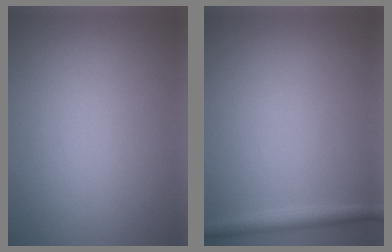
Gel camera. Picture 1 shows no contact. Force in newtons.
{"total": 1.7, "press": 1.7, "slide": 0.1}